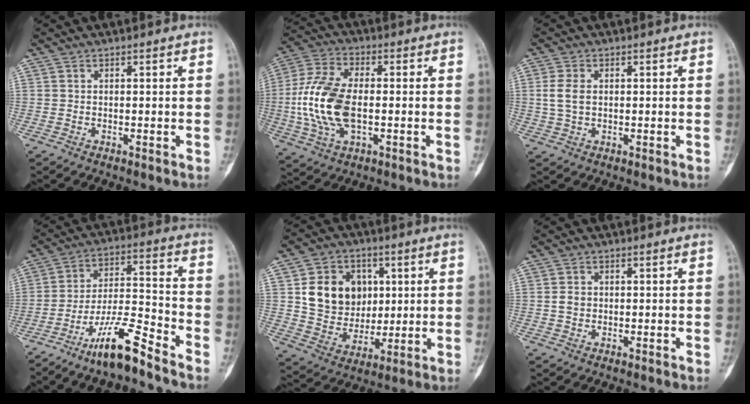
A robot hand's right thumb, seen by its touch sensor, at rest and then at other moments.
{"total": 15.3, "force": [-1.4, 8.3, 12.8], "torque": [-0.277, 0.011, -0.026]}
{"total": 4.2, "force": [0.4, 2.7, 3.2], "torque": [-0.075, 0.003, 0.009]}
{"total": 12.5, "force": [-9.2, 1.9, 8.2], "torque": [-0.151, 0.068, -0.171]}
{"total": 13.4, "force": [2.5, 10.9, 7.4], "torque": [-0.085, -0.004, 0.051]}
{"total": 1.9, "force": [0.0, 1.6, 1.1], "torque": [-0.014, 0.004, 0.000]}